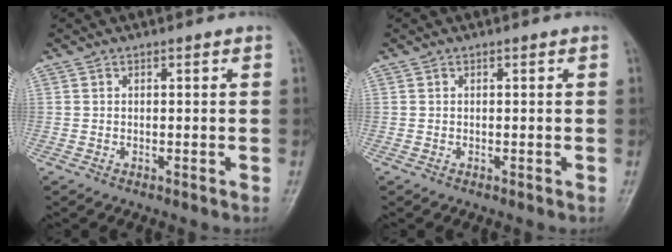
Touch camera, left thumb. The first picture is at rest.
{"total": 0.0}